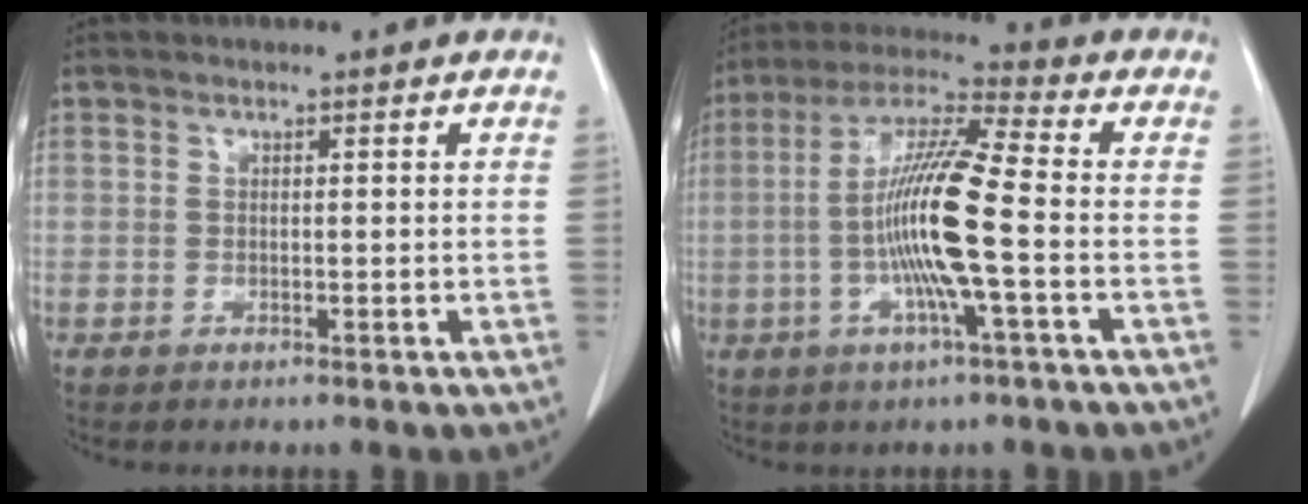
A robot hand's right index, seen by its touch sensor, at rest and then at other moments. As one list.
[{"total": 13.4, "force": [-2.2, 0.2, 13.2], "torque": [-0.259, 0.000, -0.050]}]